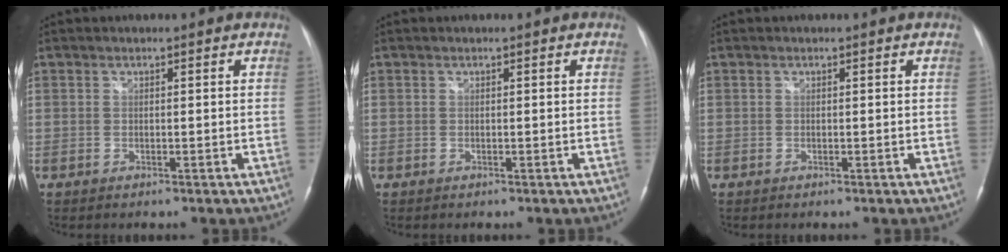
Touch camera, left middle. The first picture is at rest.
{"total": 0.0}
{"total": 0.0}